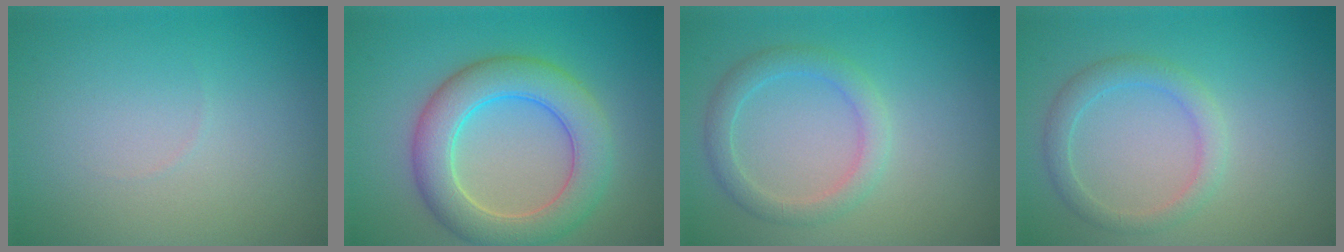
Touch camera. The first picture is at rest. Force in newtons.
{"total": 6.6, "press": 6.6, "slide": 0.3}
{"total": 2.7, "press": 2.7, "slide": 0.0}
{"total": 2.4, "press": 2.4, "slide": 0.1}